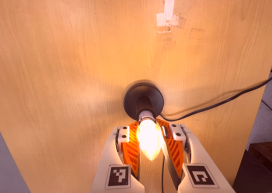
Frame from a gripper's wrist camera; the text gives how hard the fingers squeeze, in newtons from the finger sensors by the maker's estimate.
{"total": 20.9, "left": 23.7, "right": 18.1}